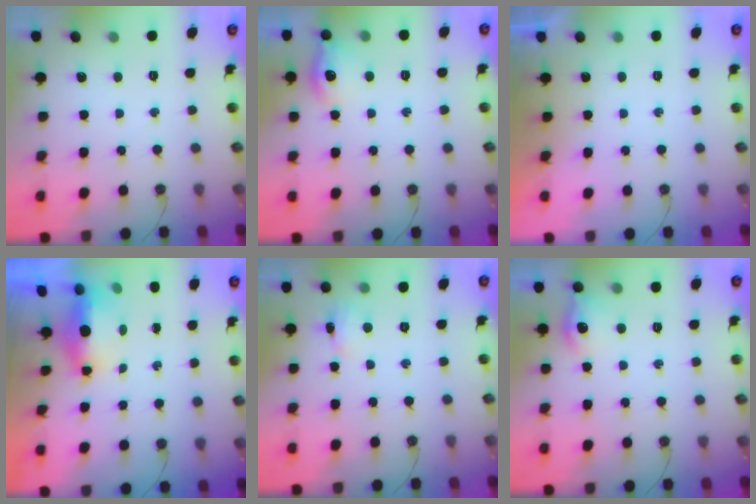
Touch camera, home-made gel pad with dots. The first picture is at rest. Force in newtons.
{"total": 10.9, "press": 10.8, "slide": 1.1}
{"total": 0.0}
{"total": 14.4, "press": 7.2, "slide": 12.4}
{"total": 3.1, "press": 3.1, "slide": 0.5}
{"total": 9.8, "press": 9.7, "slide": 1.0}